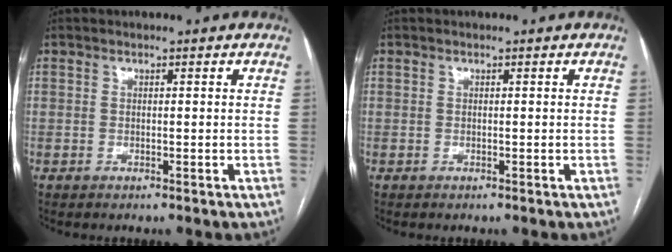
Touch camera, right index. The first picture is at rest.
{"total": 0.0}